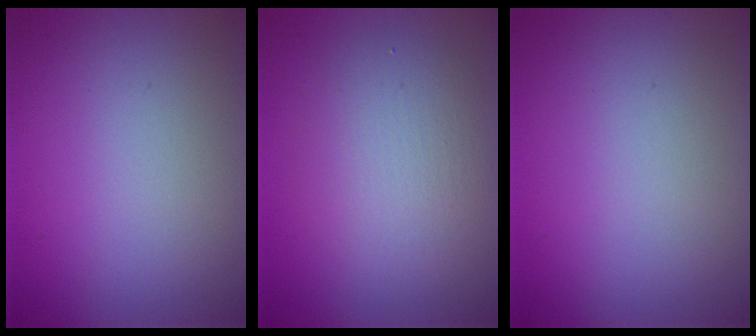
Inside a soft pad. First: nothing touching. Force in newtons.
{"total": 3.8, "press": 3.8, "slide": 0.3}
{"total": 0.0}